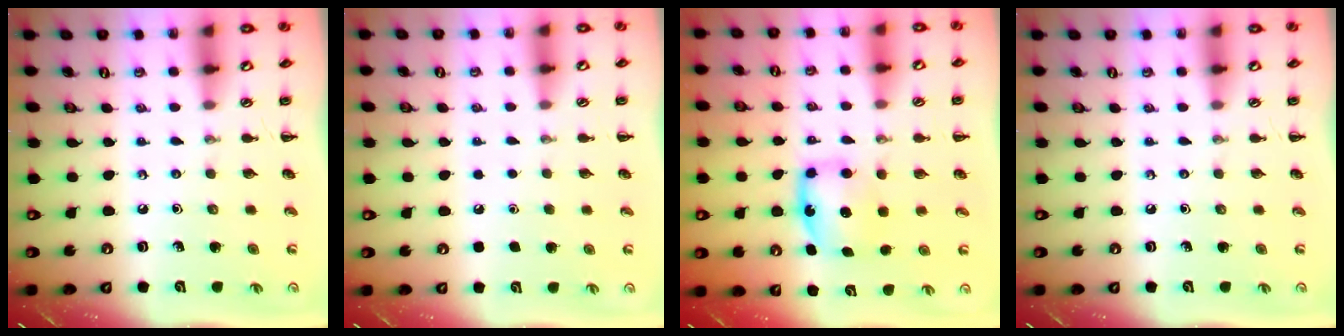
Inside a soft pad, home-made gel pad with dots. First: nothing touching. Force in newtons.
{"total": 1.8, "press": 1.8, "slide": 0.1}
{"total": 6.3, "press": 6.2, "slide": 1.0}
{"total": 0.0}